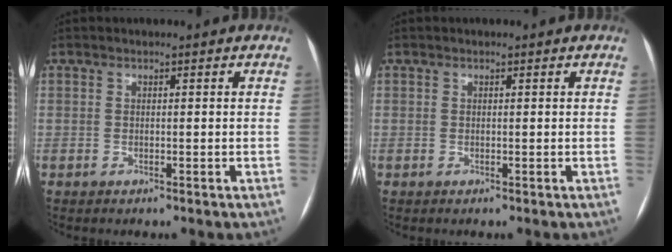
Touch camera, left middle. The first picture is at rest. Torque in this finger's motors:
{"motor_torque": [-0.21, 0.01, -0.02, -0.01]}